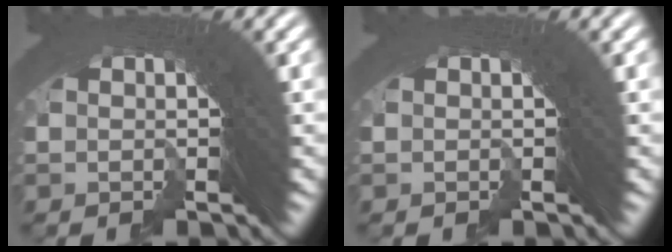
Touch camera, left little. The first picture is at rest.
{"total": 0.0}